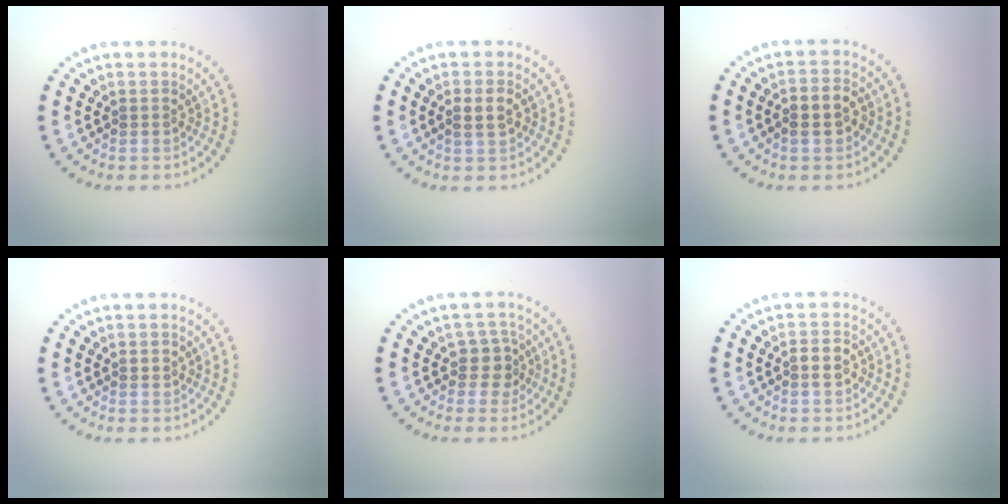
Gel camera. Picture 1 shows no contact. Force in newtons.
{"total": 1.8, "press": 1.8, "slide": 0.3}
{"total": 2.7, "press": 2.6, "slide": 0.6}
{"total": 0.9, "press": 0.9, "slide": 0.1}
{"total": 2.3, "press": 1.8, "slide": 1.4}
{"total": 1.6, "press": 1.5, "slide": 0.6}